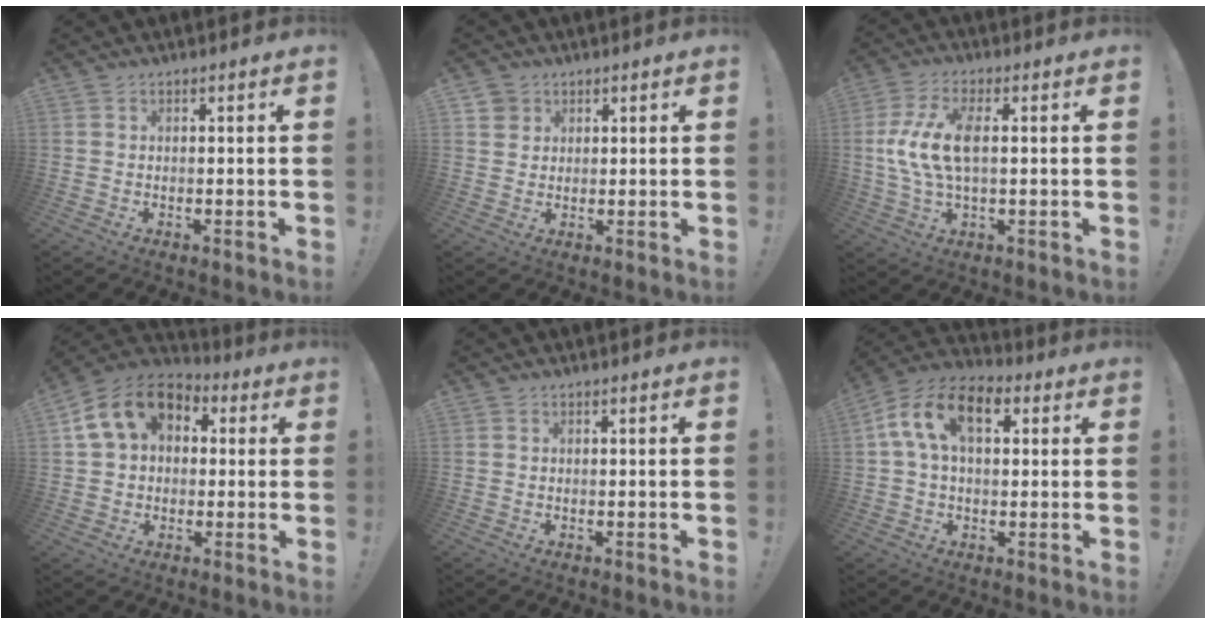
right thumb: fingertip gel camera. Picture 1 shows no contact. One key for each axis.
{"total": 3.5, "fx": 1.9, "fy": 2.9, "fz": 0.3, "tx": -0.006, "ty": -0.005, "tz": 0.034}
{"total": 12.6, "fx": 0.8, "fy": 6.0, "fz": 11.1, "tx": -0.214, "ty": -0.001, "tz": 0.017}
{"total": 14.2, "fx": 4.6, "fy": 10.6, "fz": 8.3, "tx": -0.126, "ty": -0.002, "tz": 0.090}
{"total": 0.0}
{"total": 13.8, "fx": 4.3, "fy": 8.0, "fz": 10.4, "tx": -0.180, "ty": 0.005, "tz": 0.077}